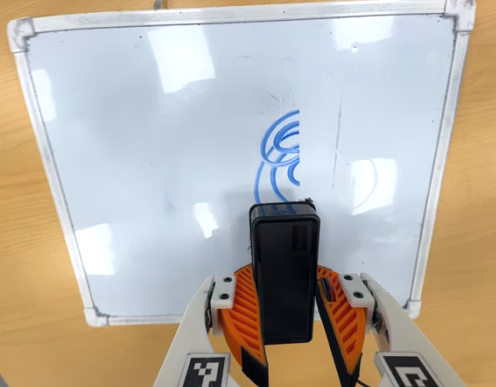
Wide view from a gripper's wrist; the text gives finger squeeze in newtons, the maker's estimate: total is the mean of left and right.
{"total": 8.9, "left": 9.7, "right": 8.1}